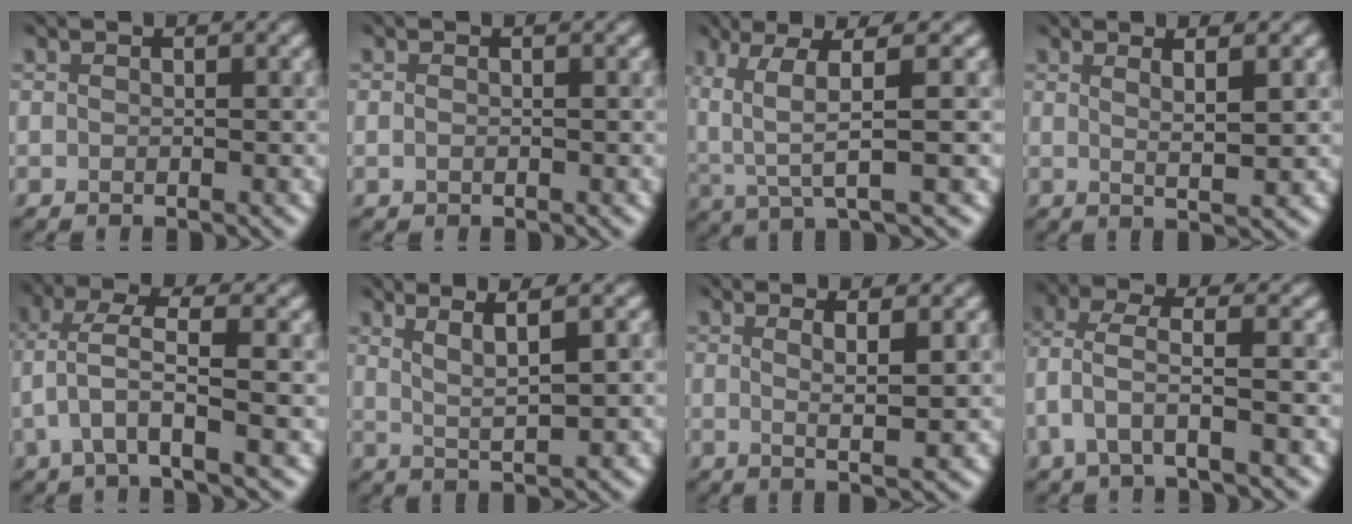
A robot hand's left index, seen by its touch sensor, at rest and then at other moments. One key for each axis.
{"total": 0.6, "fx": -0.1, "fy": 0.4, "fz": 0.4, "tx": -0.009, "ty": -0.002, "tz": -0.001}
{"total": 5.1, "fx": 1.2, "fy": 1.0, "fz": 4.8, "tx": -0.101, "ty": -0.002, "tz": 0.028}
{"total": 2.9, "fx": 1.0, "fy": 0.6, "fz": 2.7, "tx": -0.038, "ty": 0.006, "tz": 0.014}
{"total": 4.0, "fx": -0.2, "fy": 0.9, "fz": 3.9, "tx": -0.083, "ty": 0.016, "tz": -0.005}
{"total": 3.5, "fx": 1.6, "fy": 0.5, "fz": 3.0, "tx": -0.050, "ty": 0.002, "tz": 0.037}
{"total": 3.2, "fx": 0.7, "fy": 0.6, "fz": 3.0, "tx": -0.046, "ty": -0.001, "tz": 0.013}
{"total": 3.2, "fx": -0.3, "fy": 1.1, "fz": 3.0, "tx": -0.072, "ty": 0.012, "tz": -0.009}